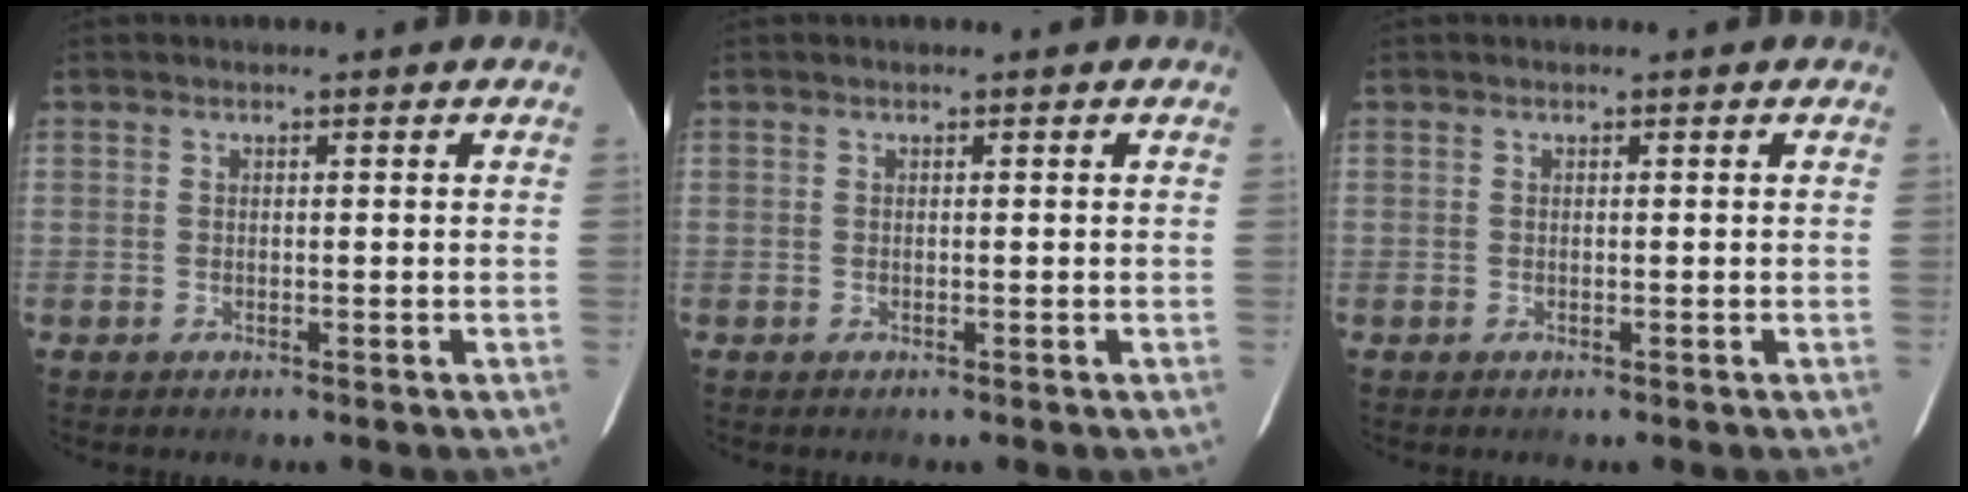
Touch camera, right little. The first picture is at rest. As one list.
[{"total": 0.0}, {"total": 0.0}]